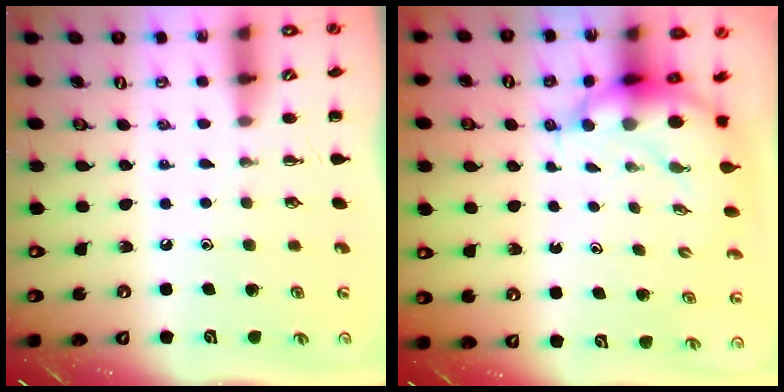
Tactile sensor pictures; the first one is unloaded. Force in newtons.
{"total": 7.0, "press": 6.9, "slide": 1.3}